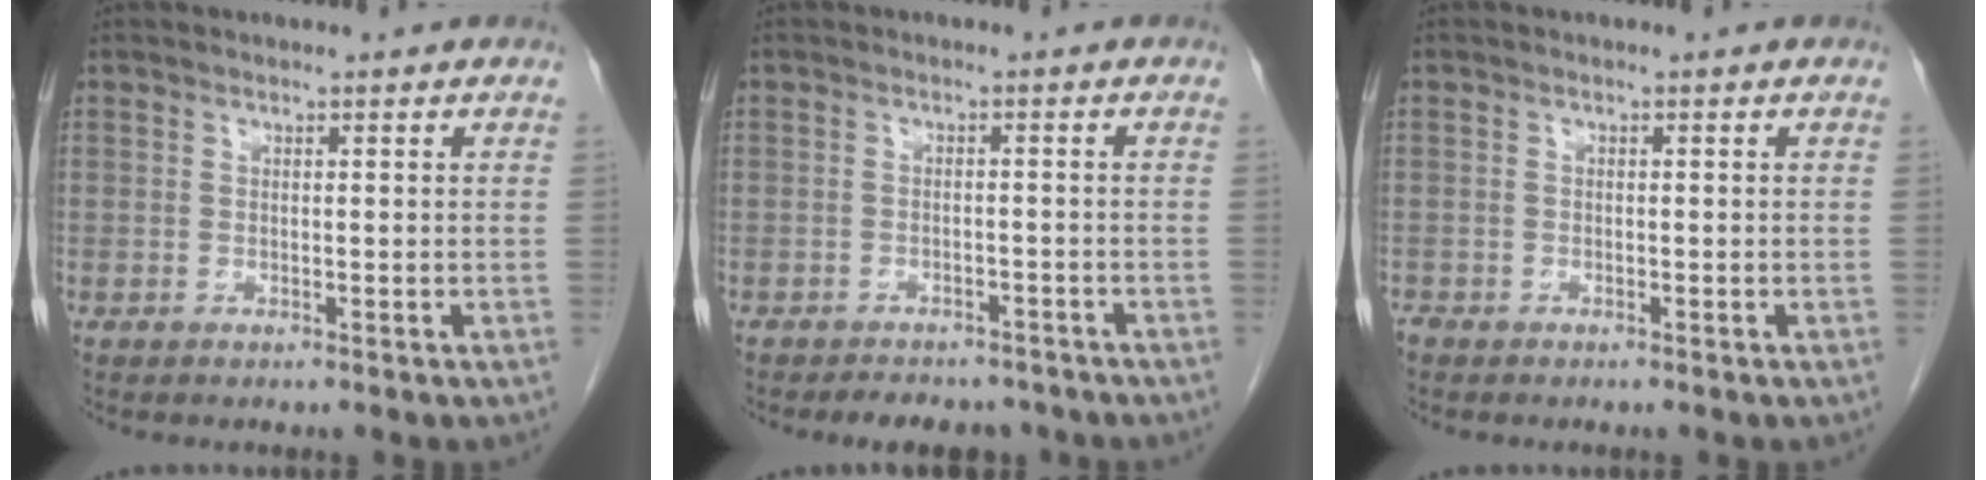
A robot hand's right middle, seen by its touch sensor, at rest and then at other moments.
{"total": 6.9, "force": [-6.1, 2.7, 1.6], "torque": [-0.017, 0.000, -0.072]}
{"total": 1.0, "force": [-0.8, 0.5, 0.1], "torque": [-0.009, -0.001, -0.016]}